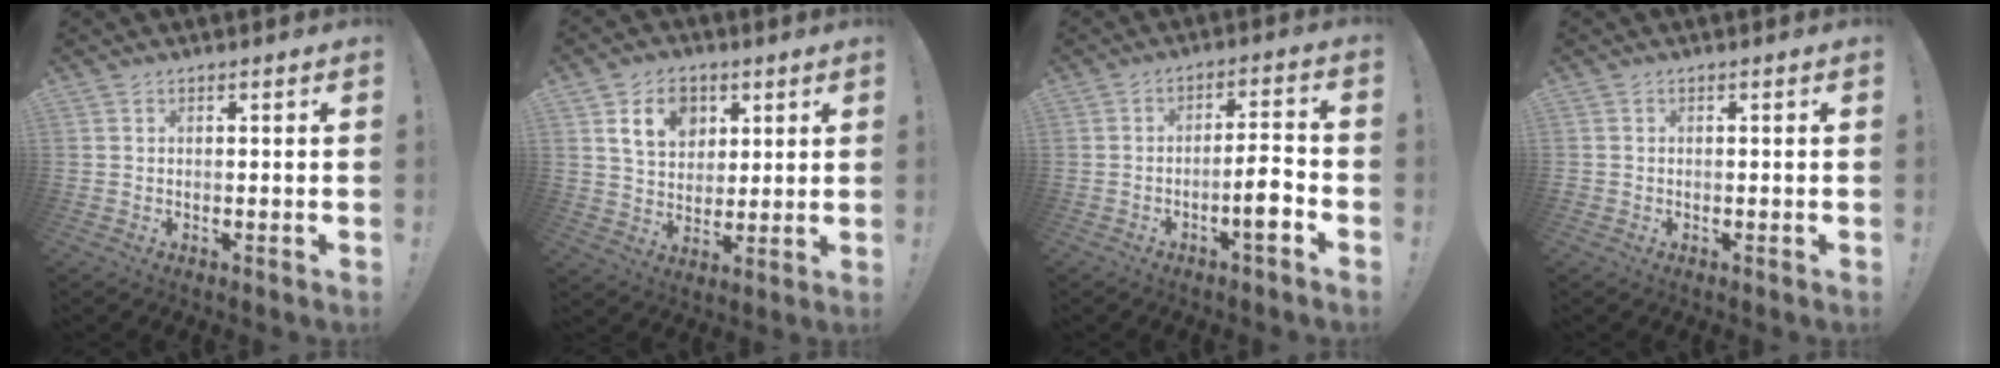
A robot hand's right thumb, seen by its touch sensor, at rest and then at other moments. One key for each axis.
{"total": 12.3, "fx": 5.7, "fy": 9.3, "fz": 5.8, "tx": -0.083, "ty": -0.017, "tz": 0.108}
{"total": 8.4, "fx": -3.7, "fy": 1.4, "fz": 7.4, "tx": -0.112, "ty": 0.014, "tz": -0.062}
{"total": 0.7, "fx": -0.3, "fy": 0.6, "fz": 0.1, "tx": 0.000, "ty": 0.002, "tz": -0.005}